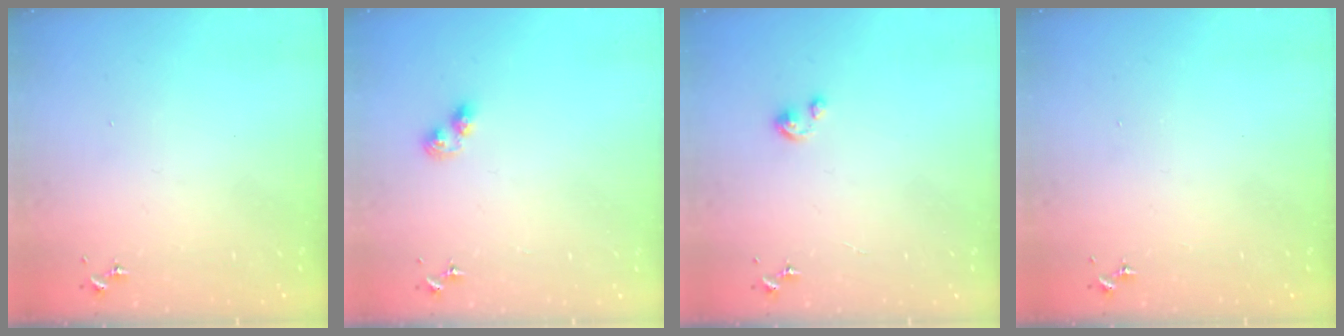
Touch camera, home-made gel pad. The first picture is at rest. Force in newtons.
{"total": 3.0, "press": 2.9, "slide": 0.4}
{"total": 2.3, "press": 2.3, "slide": 0.3}
{"total": 0.0}